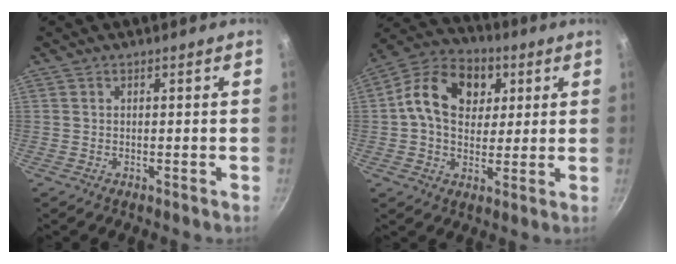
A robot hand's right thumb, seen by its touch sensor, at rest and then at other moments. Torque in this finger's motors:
{"motor_torque": [0.27, 0.47, 1.29, 0.20, 0.09]}